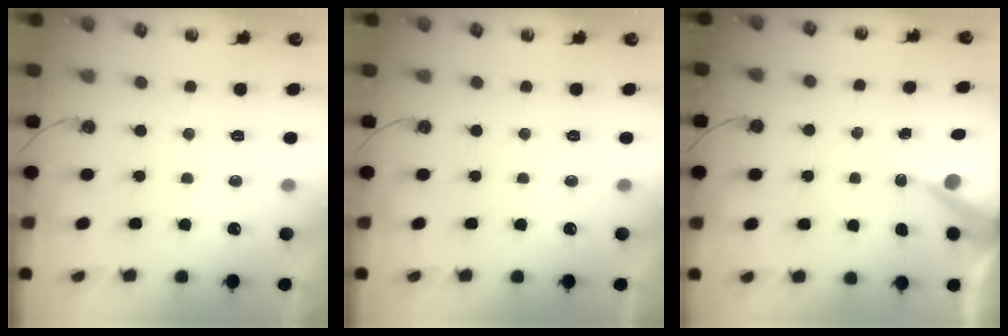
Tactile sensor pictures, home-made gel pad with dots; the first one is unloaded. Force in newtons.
{"total": 0.0}
{"total": 8.3, "press": 8.3, "slide": 0.6}